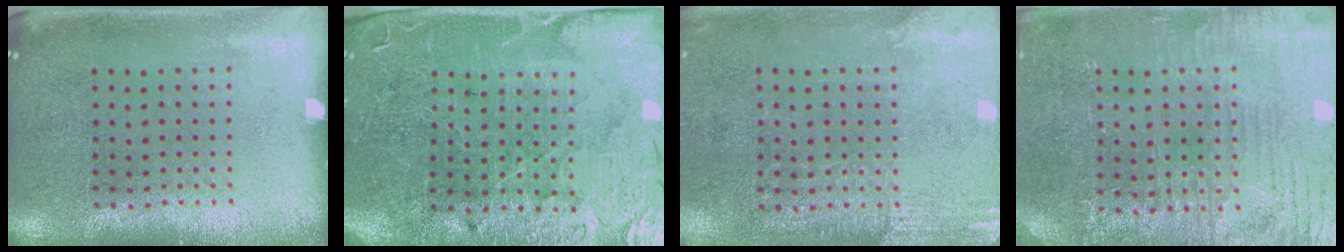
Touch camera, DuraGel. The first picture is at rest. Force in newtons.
{"total": 3.7, "press": 3.6, "slide": 0.7}
{"total": 2.7, "press": 2.5, "slide": 1.1}
{"total": 3.6, "press": 3.5, "slide": 0.6}